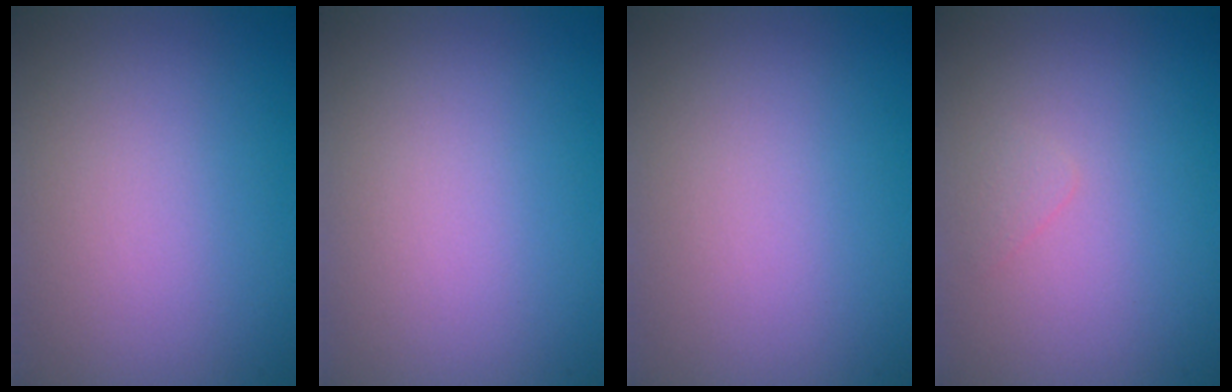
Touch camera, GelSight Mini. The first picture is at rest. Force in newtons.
{"total": 0.0}
{"total": 0.0}
{"total": 0.6, "press": 0.6, "slide": 0.1}